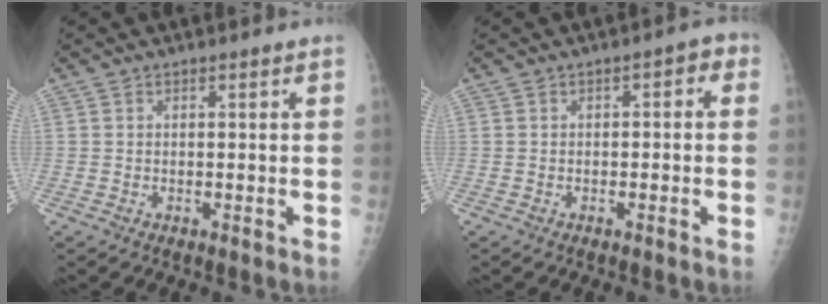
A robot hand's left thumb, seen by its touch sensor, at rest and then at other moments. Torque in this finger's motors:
{"motor_torque": [-0.46, -0.12, 0.11, 0.13, 0.02]}